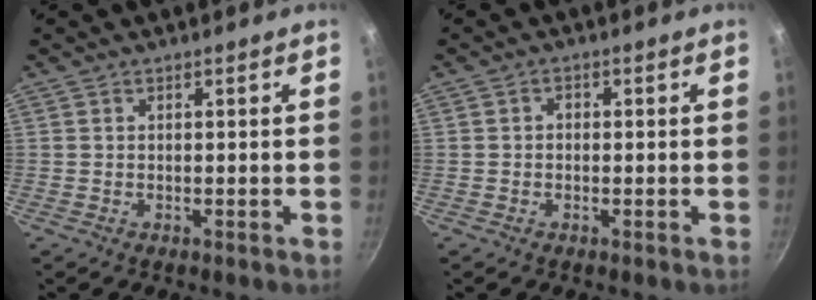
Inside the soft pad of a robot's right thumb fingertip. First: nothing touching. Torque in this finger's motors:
{"motor_torque": [-0.16, -0.03, -0.08, 0.13, -0.02]}